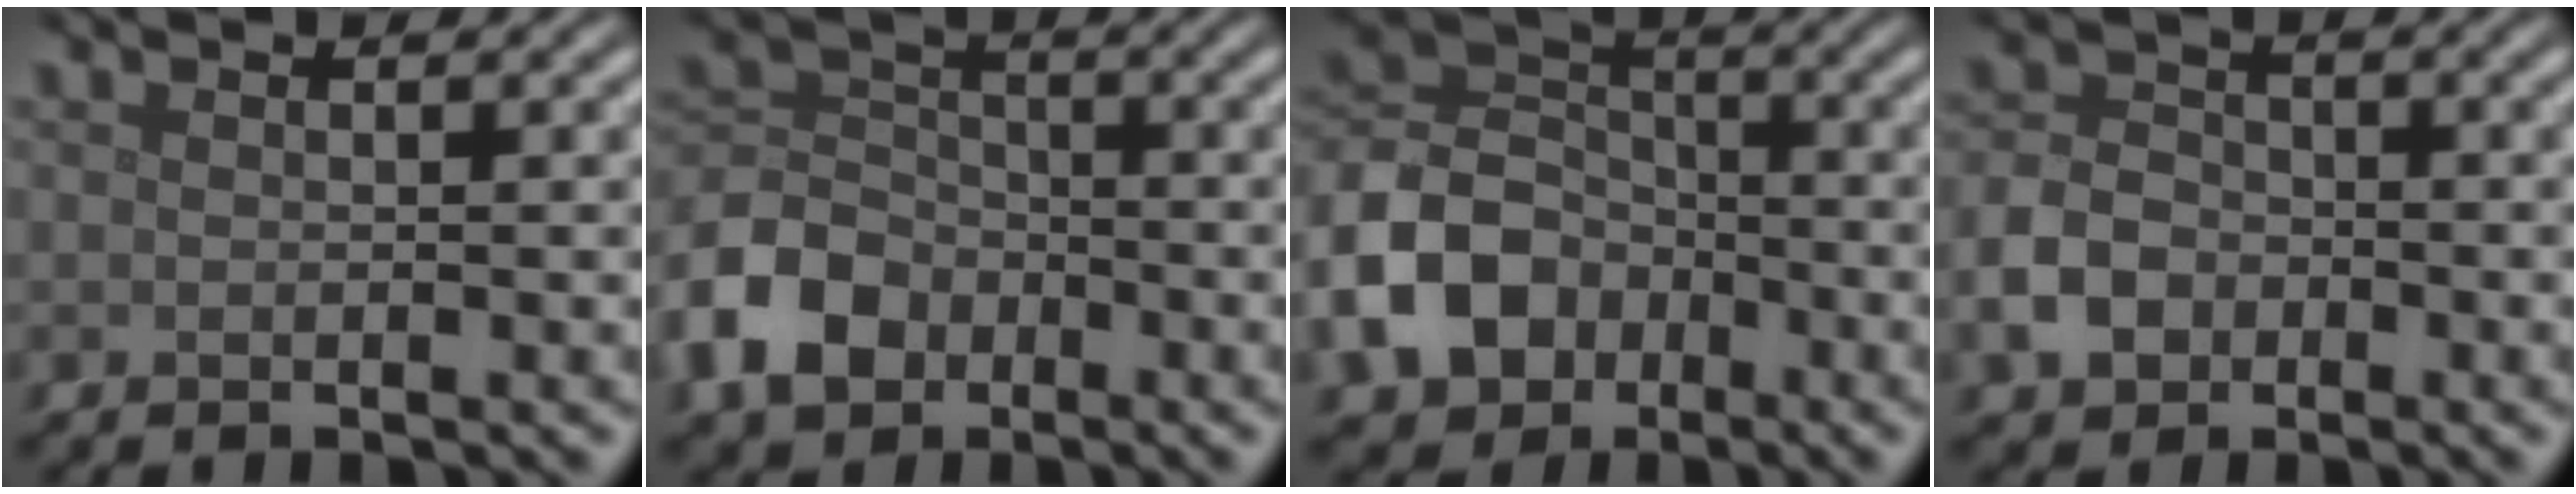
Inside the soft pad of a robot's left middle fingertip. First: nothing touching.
{"total": 6.0, "force": [-3.2, 4.4, 2.6], "torque": [-0.057, 0.005, -0.080]}
{"total": 8.7, "force": [-3.9, 6.5, 4.3], "torque": [-0.091, -0.001, -0.090]}
{"total": 4.0, "force": [-1.7, 3.0, 1.9], "torque": [-0.041, 0.002, -0.040]}